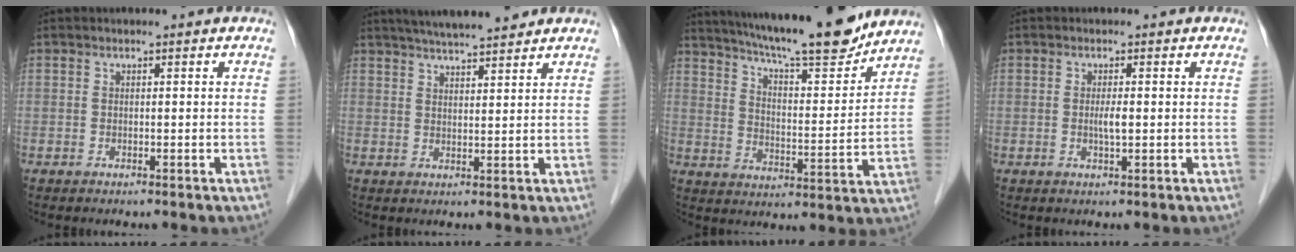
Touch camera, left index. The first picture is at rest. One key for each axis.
{"total": 9.3, "fx": 8.1, "fy": 0.7, "fz": 4.4, "tx": -0.068, "ty": 0.020, "tz": 0.120}
{"total": 18.2, "fx": 16.1, "fy": 1.4, "fz": 8.5, "tx": -0.139, "ty": -0.006, "tz": 0.241}
{"total": 1.7, "fx": -0.2, "fy": 0.2, "fz": 1.6, "tx": -0.033, "ty": -0.002, "tz": -0.002}